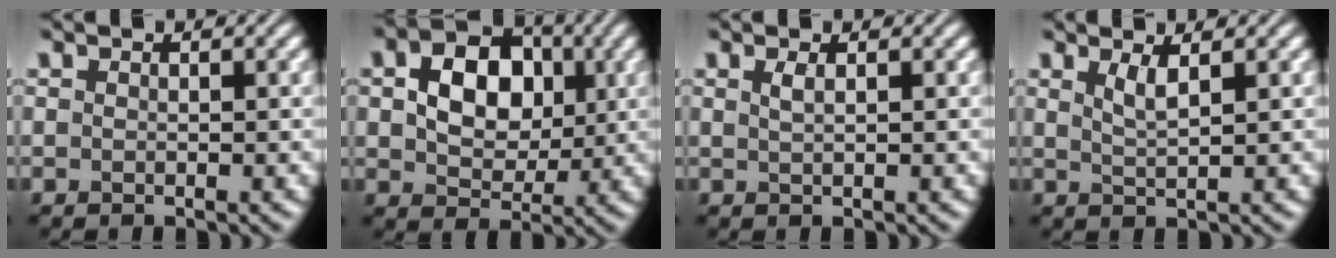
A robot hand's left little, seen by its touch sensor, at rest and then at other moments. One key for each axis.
{"total": 7.1, "fx": 1.2, "fy": 5.1, "fz": 4.8, "tx": -0.091, "ty": 0.005, "tz": 0.012}
{"total": 1.0, "fx": 0.4, "fy": 0.3, "fz": 0.8, "tx": -0.014, "ty": 0.003, "tz": 0.008}
{"total": 1.7, "fx": 0.9, "fy": 0.4, "fz": 1.4, "tx": -0.025, "ty": -0.002, "tz": 0.017}